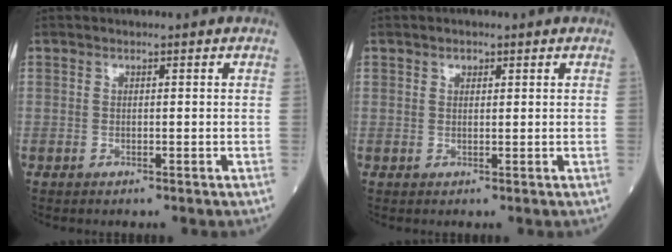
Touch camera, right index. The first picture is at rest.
{"total": 1.1, "force": [0.6, 0.8, 0.5], "torque": [-0.007, -0.001, 0.010]}